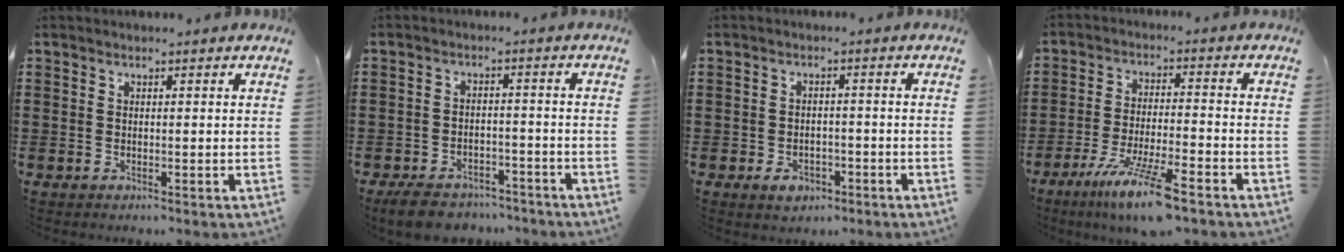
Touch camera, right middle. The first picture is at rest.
{"total": 4.4, "force": [-4.2, 1.0, 0.8], "torque": [-0.016, 0.010, -0.084]}
{"total": 2.6, "force": [-1.7, 1.6, 1.2], "torque": [-0.026, 0.000, -0.033]}
{"total": 9.4, "force": [-6.7, 0.5, 6.6], "torque": [-0.135, -0.014, -0.126]}